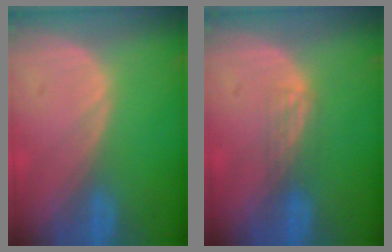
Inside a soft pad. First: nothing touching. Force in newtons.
{"total": 2.2, "press": 1.8, "slide": 1.2}